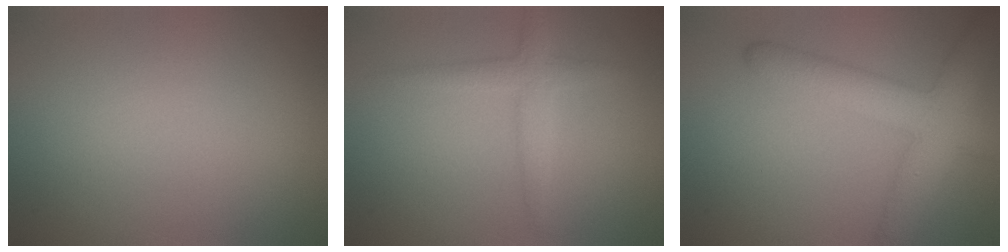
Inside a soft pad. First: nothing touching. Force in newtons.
{"total": 2.4, "press": 2.4, "slide": 0.1}
{"total": 6.6, "press": 6.6, "slide": 0.3}